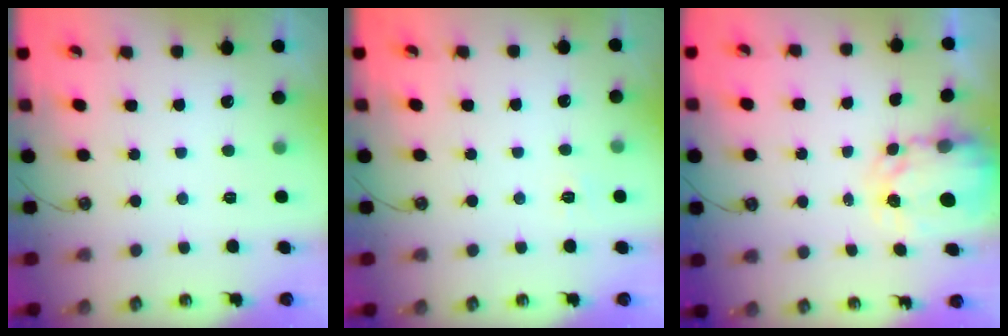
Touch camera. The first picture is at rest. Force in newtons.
{"total": 3.6, "press": 3.6, "slide": 0.5}
{"total": 4.0, "press": 3.9, "slide": 0.3}